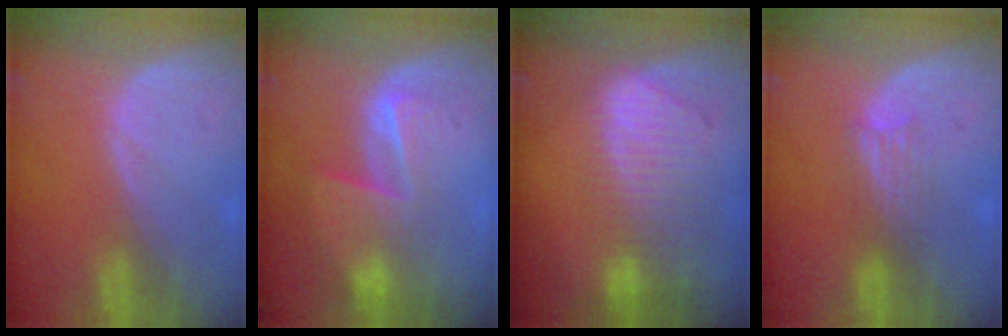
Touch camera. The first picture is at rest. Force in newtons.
{"total": 7.1, "press": 6.1, "slide": 3.5}
{"total": 9.1, "press": 8.0, "slide": 4.3}
{"total": 3.2, "press": 2.9, "slide": 1.5}